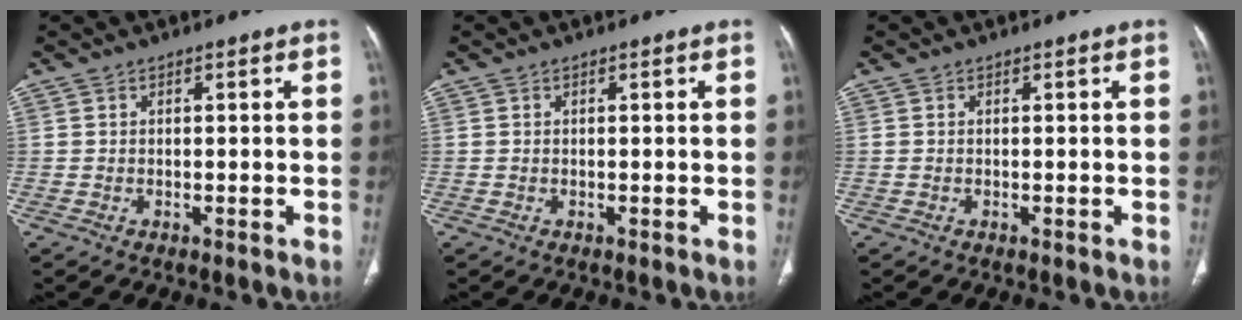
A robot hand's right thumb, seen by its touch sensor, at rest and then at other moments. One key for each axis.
{"total": 0.0}
{"total": 0.0}